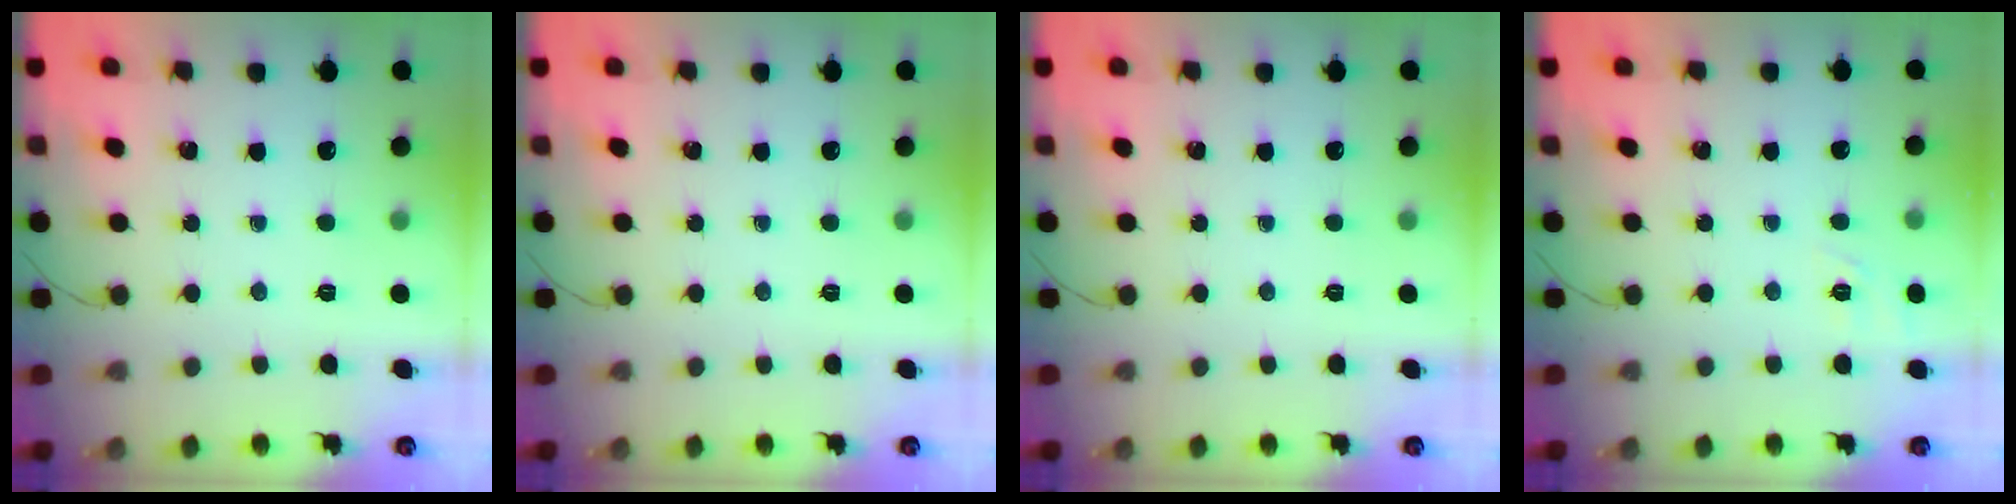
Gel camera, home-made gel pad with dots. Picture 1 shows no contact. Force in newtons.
{"total": 0.0}
{"total": 0.0}
{"total": 1.6, "press": 0.4, "slide": 1.5}